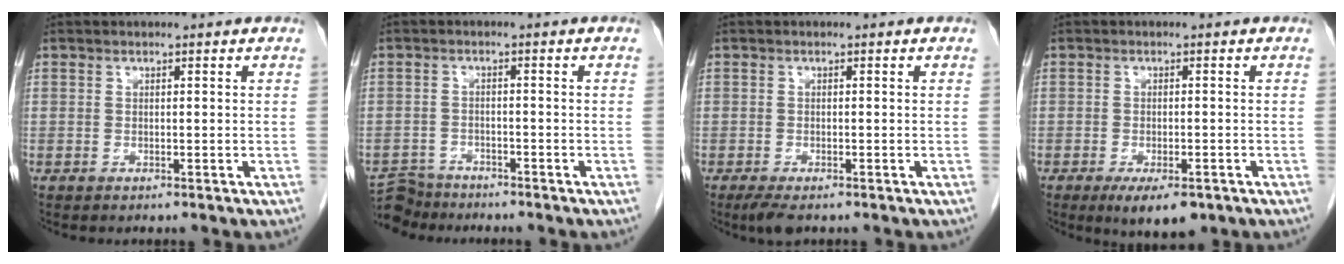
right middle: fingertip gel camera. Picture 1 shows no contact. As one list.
[{"total": 4.6, "force": [-4.4, 1.3, -0.6], "torque": [0.016, -0.005, -0.080]}, {"total": 2.8, "force": [-1.8, 1.0, 1.8], "torque": [-0.036, -0.007, -0.028]}, {"total": 6.3, "force": [-3.9, 2.3, 4.4], "torque": [-0.062, -0.009, -0.054]}]